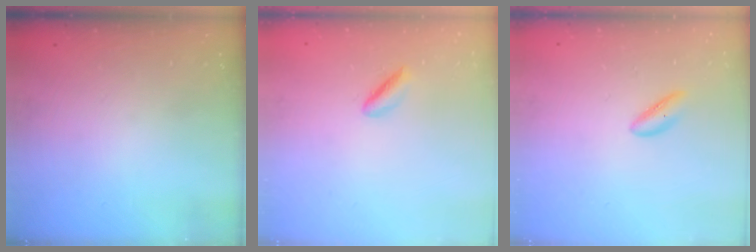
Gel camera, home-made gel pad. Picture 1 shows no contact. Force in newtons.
{"total": 2.3, "press": 2.1, "slide": 1.0}
{"total": 5.0, "press": 4.8, "slide": 1.4}